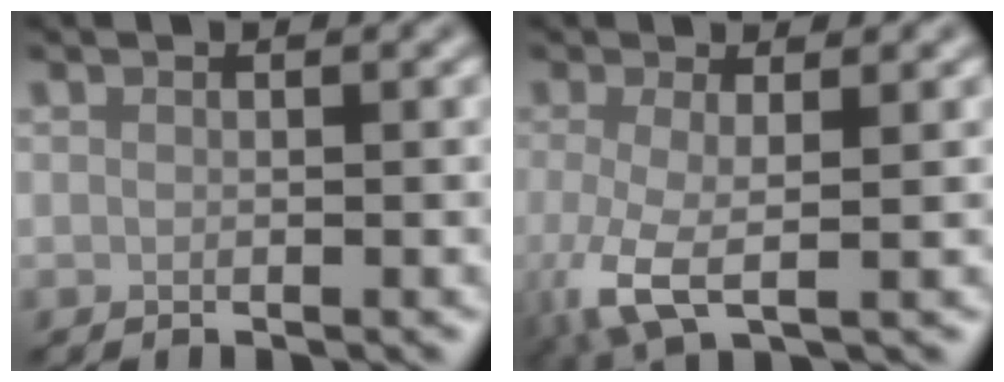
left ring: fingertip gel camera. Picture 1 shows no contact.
{"total": 4.7, "force": [-0.9, 1.5, 4.4], "torque": [-0.103, -0.013, -0.019]}